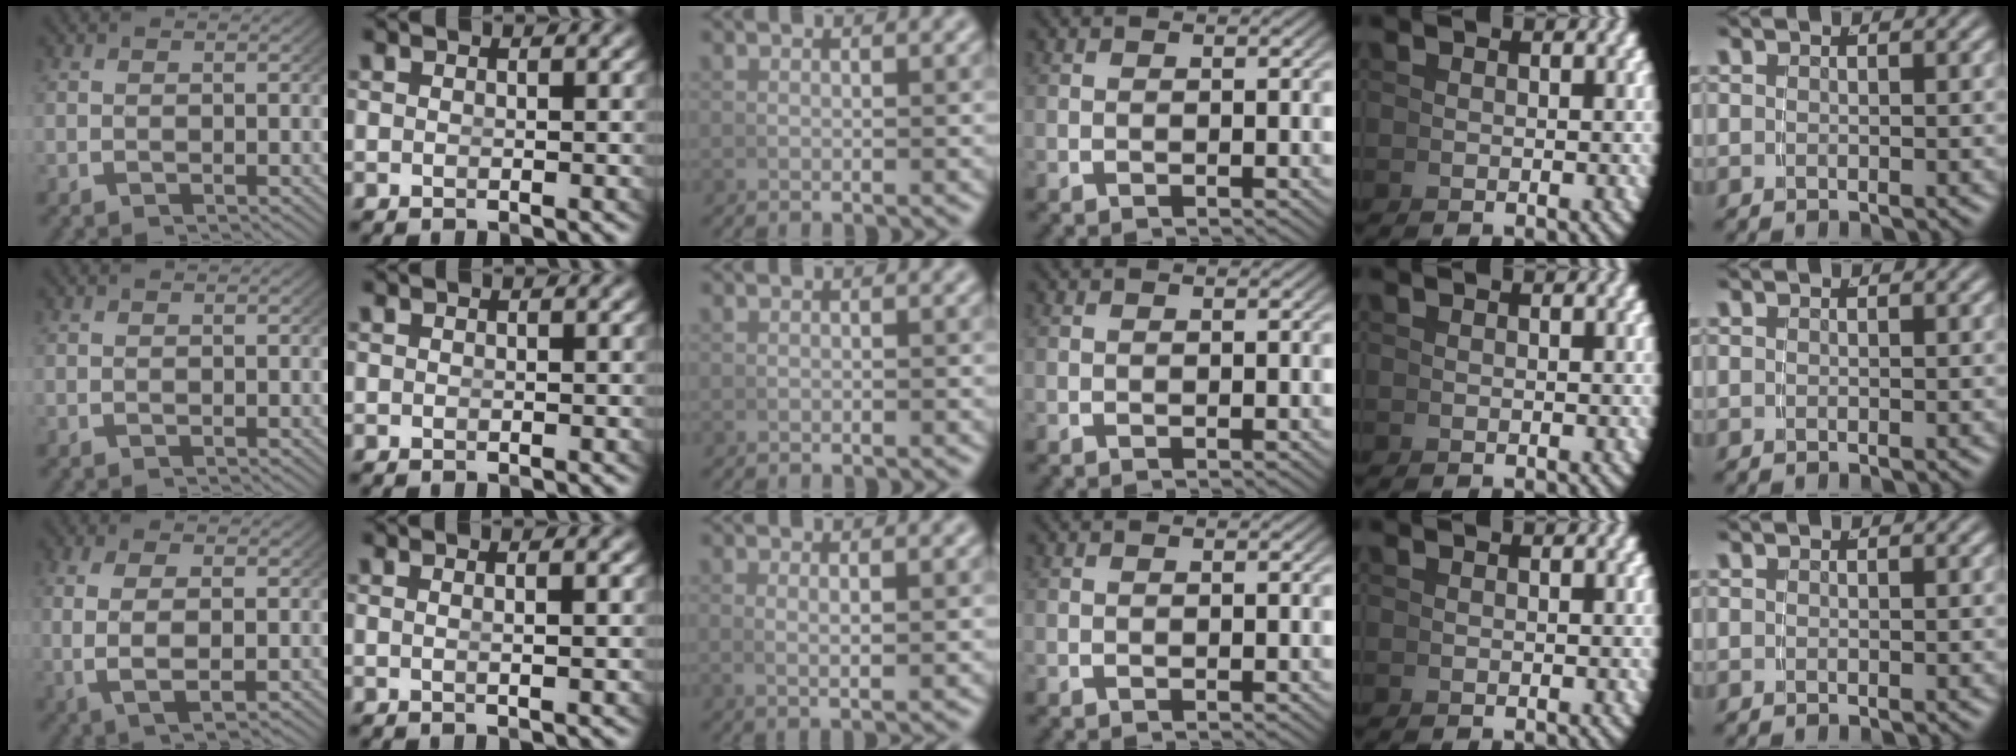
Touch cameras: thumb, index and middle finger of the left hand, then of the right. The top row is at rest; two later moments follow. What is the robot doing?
{"motion": "lift_and_place", "object": "hoodie"}